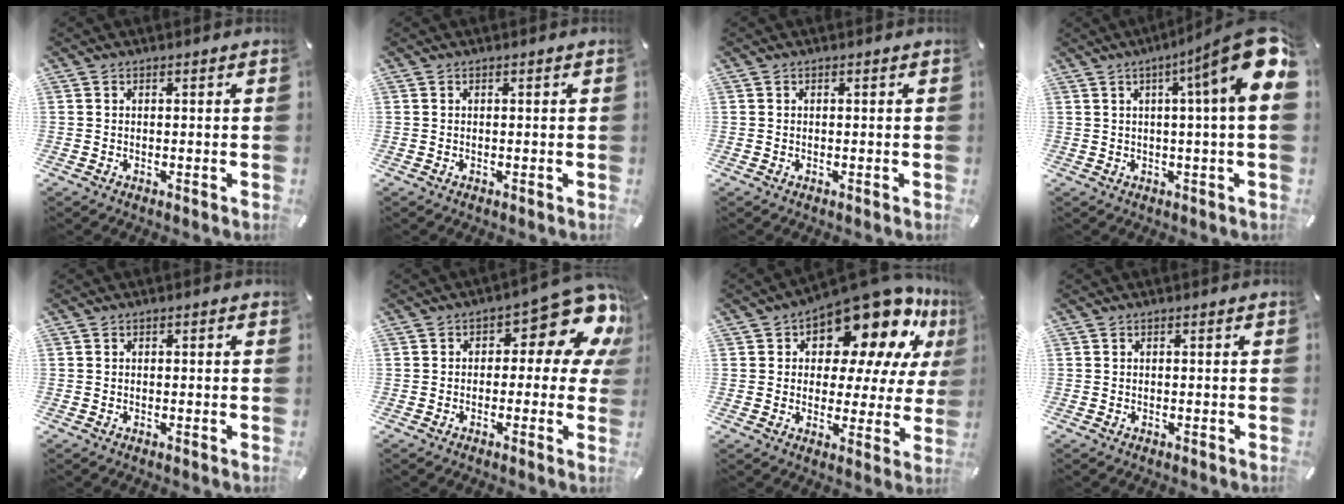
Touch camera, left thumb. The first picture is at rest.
{"total": 0.0}
{"total": 0.0}
{"total": 16.2, "force": [5.5, 0.5, 15.2], "torque": [-0.222, -0.041, 0.067]}
{"total": 0.0}
{"total": 12.5, "force": [5.5, 5.7, 9.7], "torque": [-0.122, -0.044, 0.090]}
{"total": 17.9, "force": [12.1, 8.5, 10.1], "torque": [-0.152, -0.095, 0.205]}
{"total": 0.0}